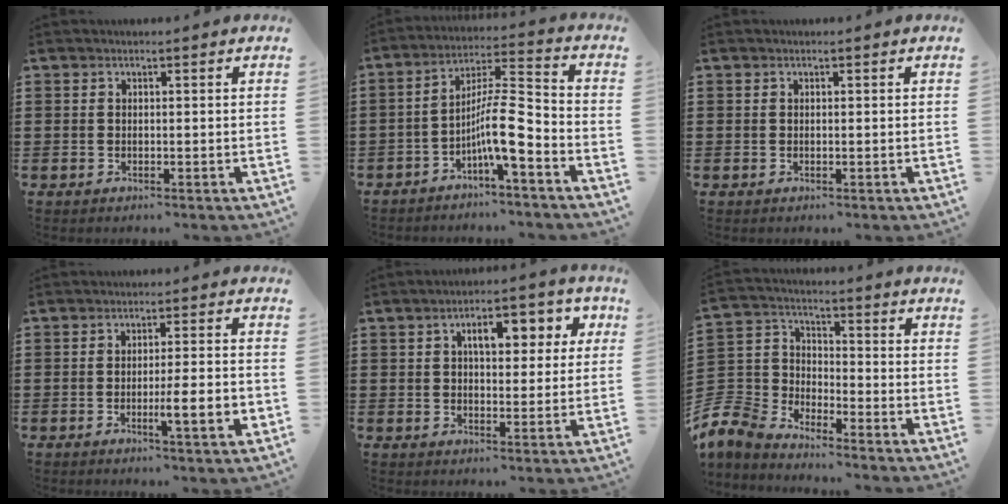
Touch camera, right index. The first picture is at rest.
{"total": 9.1, "force": [-4.1, 1.3, 8.0], "torque": [-0.151, 0.001, -0.077]}
{"total": 0.0}
{"total": 6.3, "force": [-1.8, 0.5, 6.0], "torque": [-0.088, -0.011, -0.030]}
{"total": 6.9, "force": [2.6, 3.2, 5.5], "torque": [-0.088, 0.002, 0.033]}
{"total": 6.2, "force": [-5.5, 2.7, 0.6], "torque": [-0.066, -0.010, -0.126]}